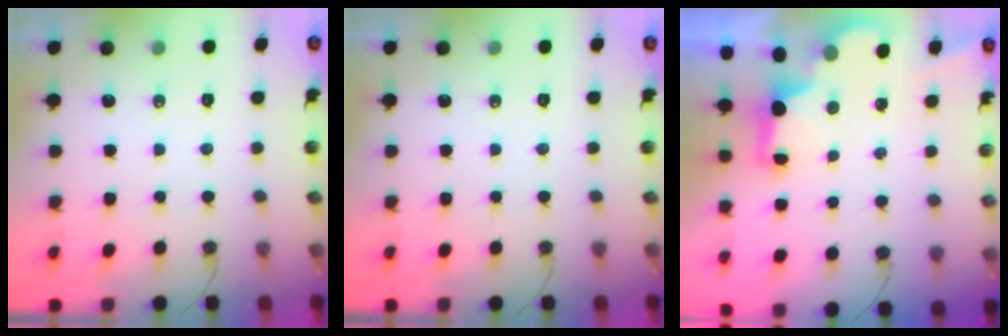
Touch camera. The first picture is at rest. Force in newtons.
{"total": 0.0}
{"total": 2.1, "press": 2.1, "slide": 0.5}